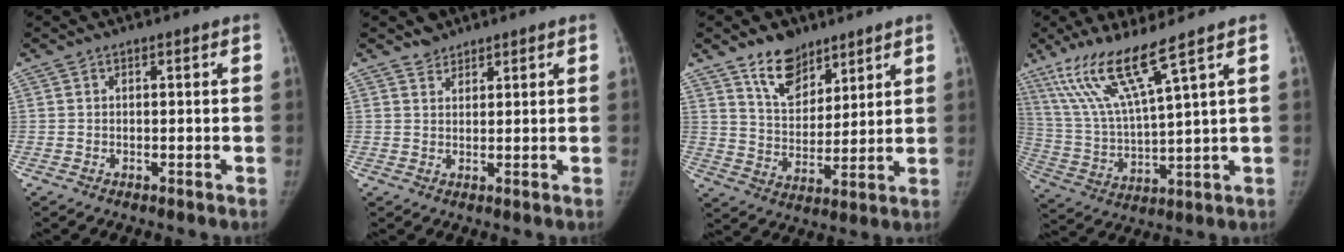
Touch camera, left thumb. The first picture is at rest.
{"total": 2.2, "force": [1.9, 1.1, -0.1], "torque": [0.016, -0.012, 0.029]}
{"total": 9.9, "force": [7.2, 5.5, 4.1], "torque": [-0.037, -0.053, 0.131]}
{"total": 13.2, "force": [8.6, 0.2, 10.0], "torque": [-0.210, -0.044, 0.179]}